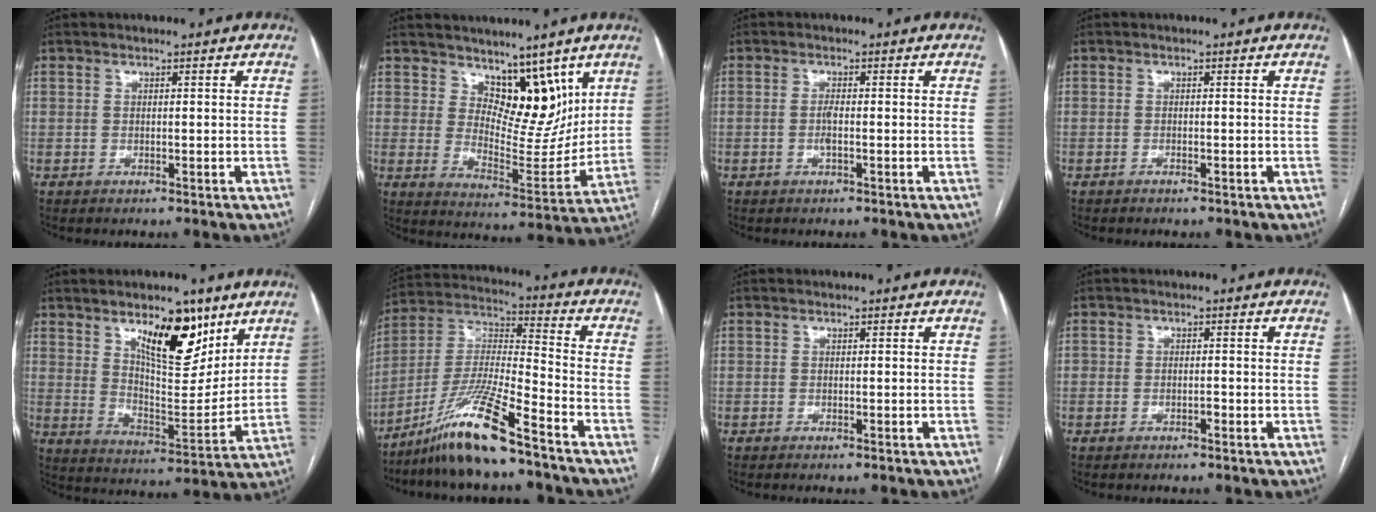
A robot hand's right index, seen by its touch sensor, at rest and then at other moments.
{"total": 10.1, "force": [6.6, 5.1, 5.6], "torque": [-0.075, -0.007, 0.118]}
{"total": 1.4, "force": [-0.3, 0.2, 1.4], "torque": [-0.027, 0.002, -0.005]}
{"total": 0.5, "force": [-0.5, 0.1, 0.2], "torque": [-0.009, -0.001, -0.008]}
{"total": 13.6, "force": [8.0, 4.9, 9.8], "torque": [-0.148, -0.007, 0.139]}
{"total": 13.5, "force": [-9.8, 0.0, 9.3], "torque": [-0.194, -0.010, -0.184]}
{"total": 0.0}
{"total": 0.9, "force": [-0.5, 0.5, 0.6], "torque": [-0.006, 0.004, -0.005]}